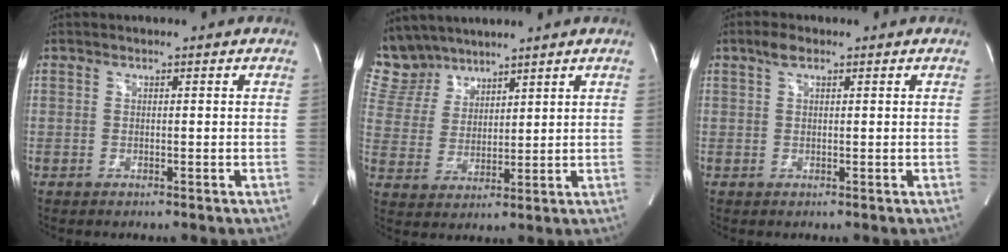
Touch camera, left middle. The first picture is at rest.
{"total": 8.3, "force": [7.6, 3.3, 0.7], "torque": [-0.027, 0.016, 0.167]}
{"total": 2.1, "force": [1.3, 0.8, 1.5], "torque": [-0.034, 0.013, 0.027]}